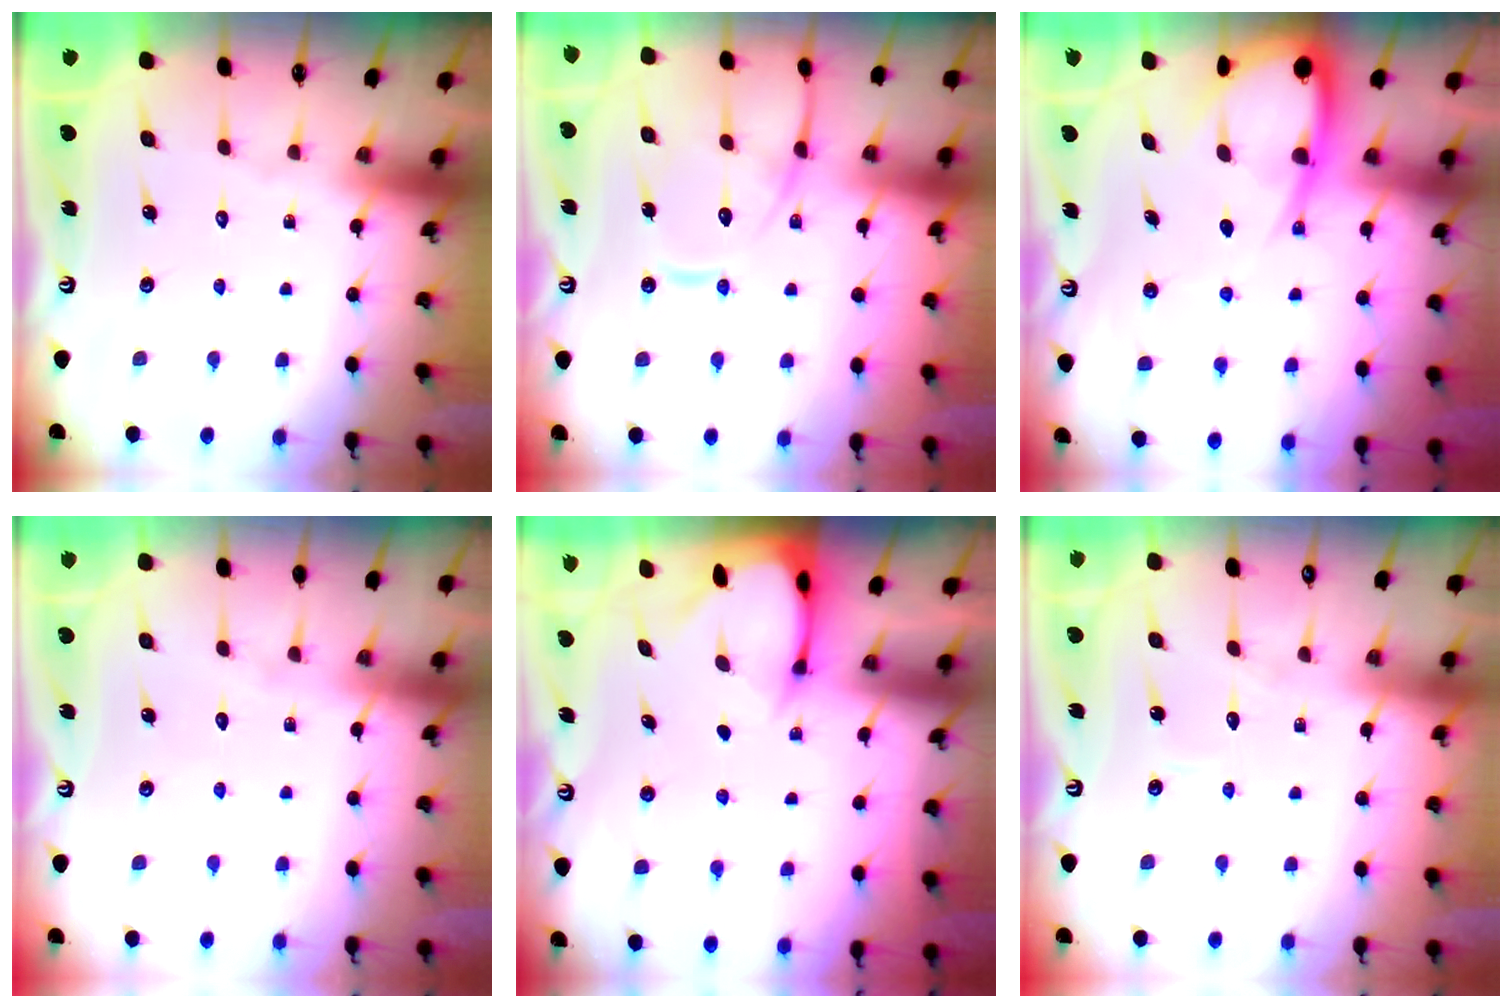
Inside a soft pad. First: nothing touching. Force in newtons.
{"total": 12.6, "press": 12.6, "slide": 1.2}
{"total": 8.5, "press": 8.5, "slide": 0.9}
{"total": 4.3, "press": 4.3, "slide": 0.4}
{"total": 2.5, "press": 2.5, "slide": 0.5}
{"total": 3.0, "press": 3.0, "slide": 0.3}